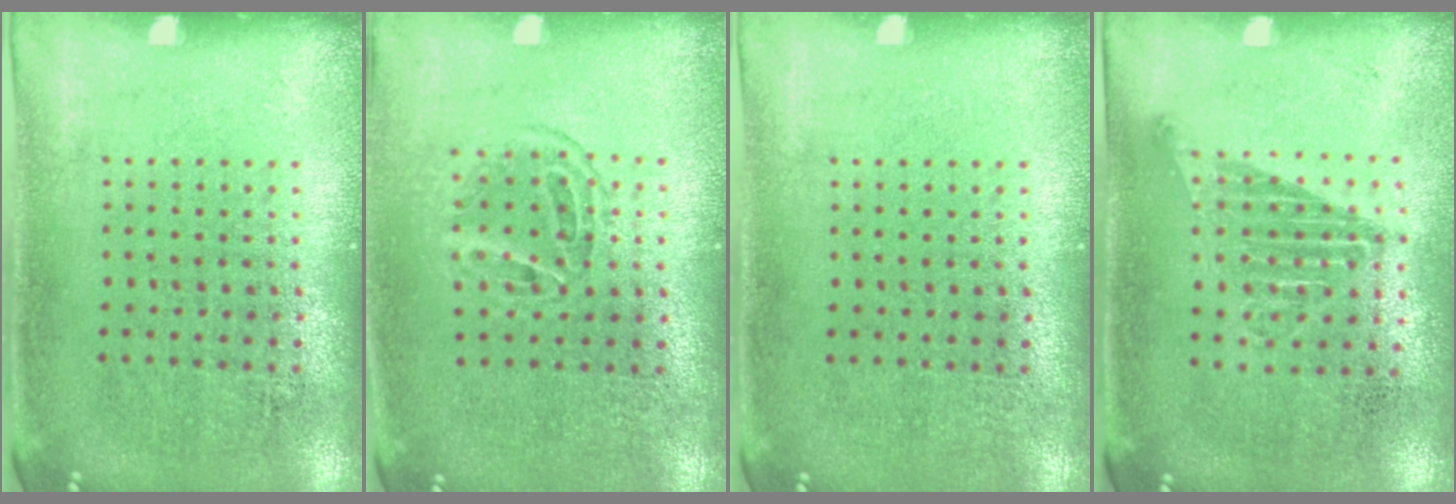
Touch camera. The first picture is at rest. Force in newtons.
{"total": 1.2, "press": 1.0, "slide": 0.6}
{"total": 0.0}
{"total": 1.2, "press": 1.0, "slide": 0.6}